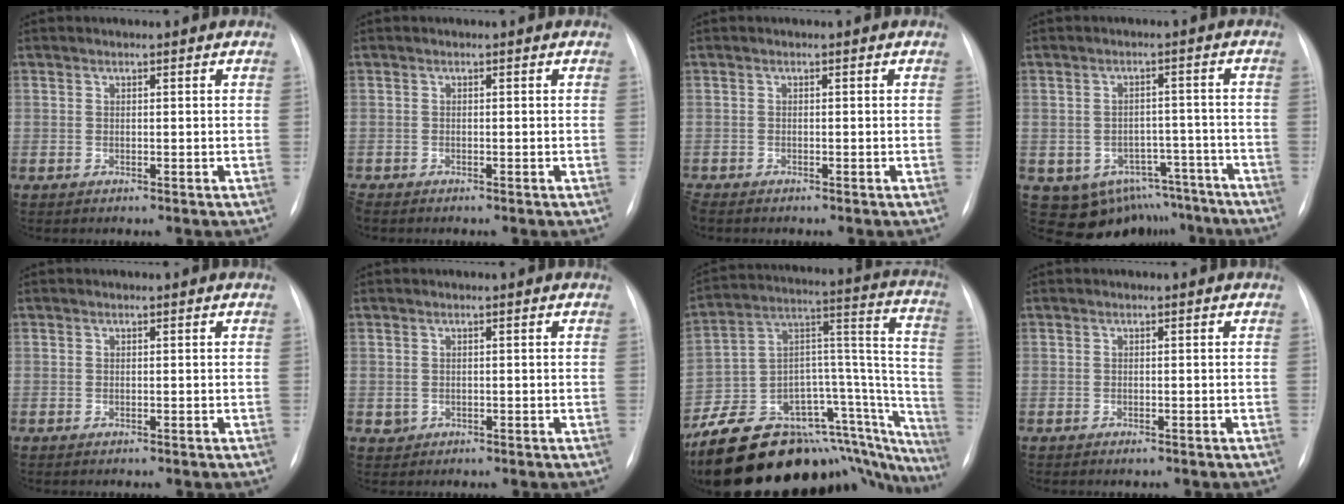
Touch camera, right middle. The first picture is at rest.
{"total": 0.8, "force": [-0.8, 0.2, 0.2], "torque": [-0.007, -0.002, -0.014]}
{"total": 1.0, "force": [-1.0, 0.2, 0.3], "torque": [-0.009, -0.003, -0.017]}
{"total": 10.8, "force": [-7.4, 7.5, 2.4], "torque": [-0.024, 0.036, -0.087]}
{"total": 0.0}
{"total": 1.1, "force": [-0.2, 1.1, 0.2], "torque": [-0.004, 0.003, 0.001]}
{"total": 34.9, "force": [-28.0, 11.8, 17.1], "torque": [-0.161, 0.037, -0.394]}
{"total": 0.7, "force": [-0.5, 0.2, 0.3], "torque": [-0.008, -0.002, -0.006]}